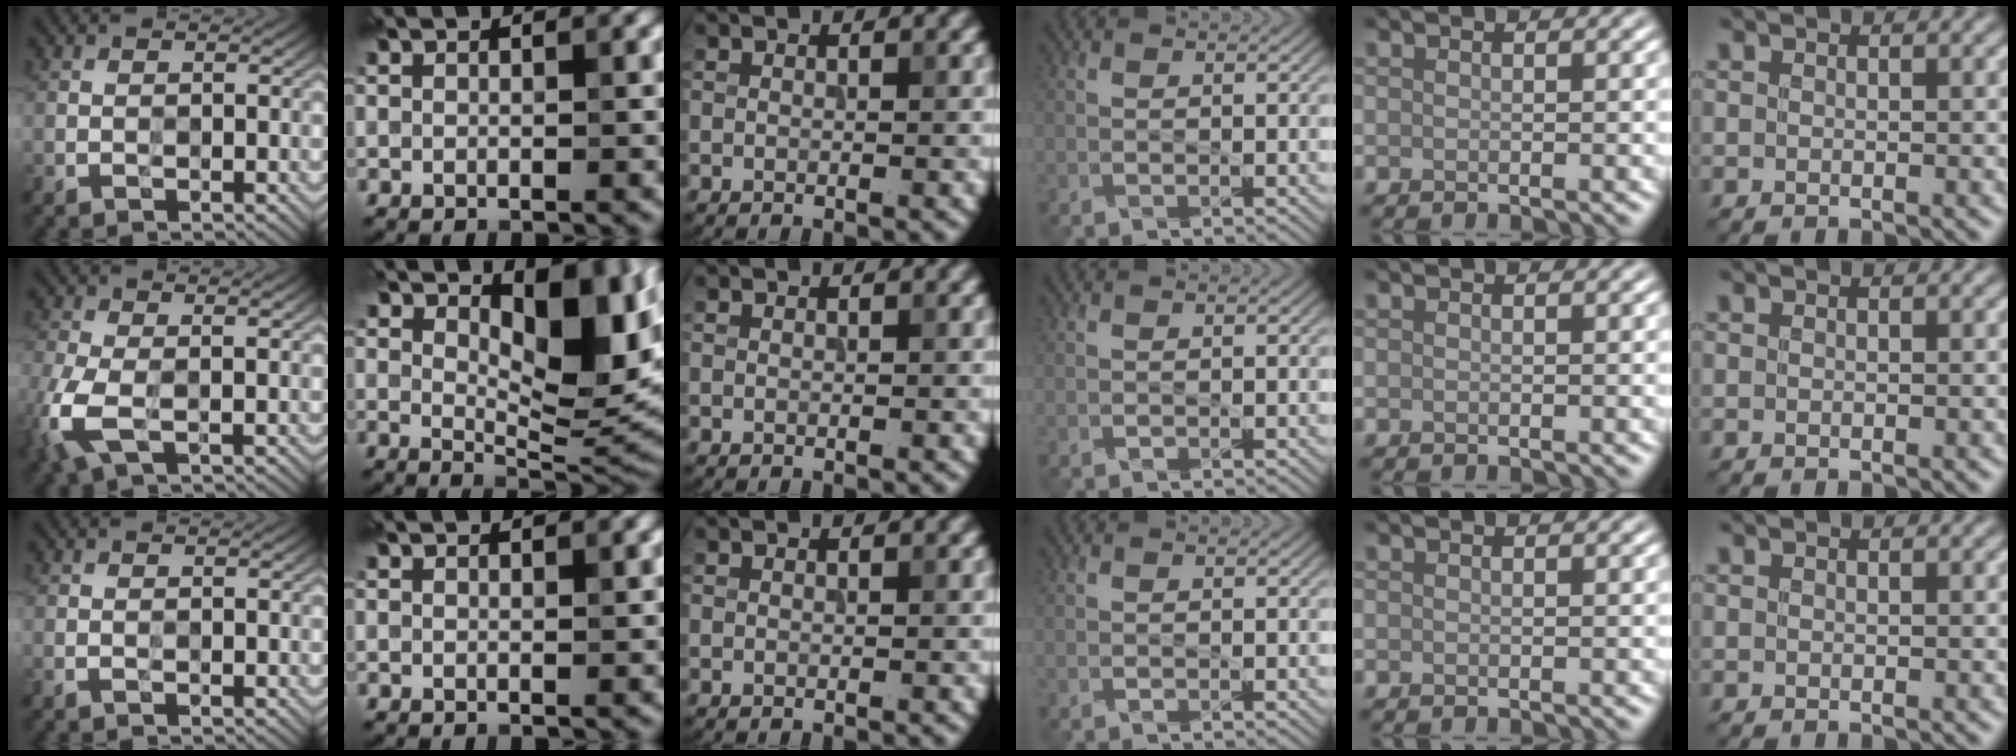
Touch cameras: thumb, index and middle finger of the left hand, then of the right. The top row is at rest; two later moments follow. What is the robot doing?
{"motion": "wipe", "object": "measuring cup"}